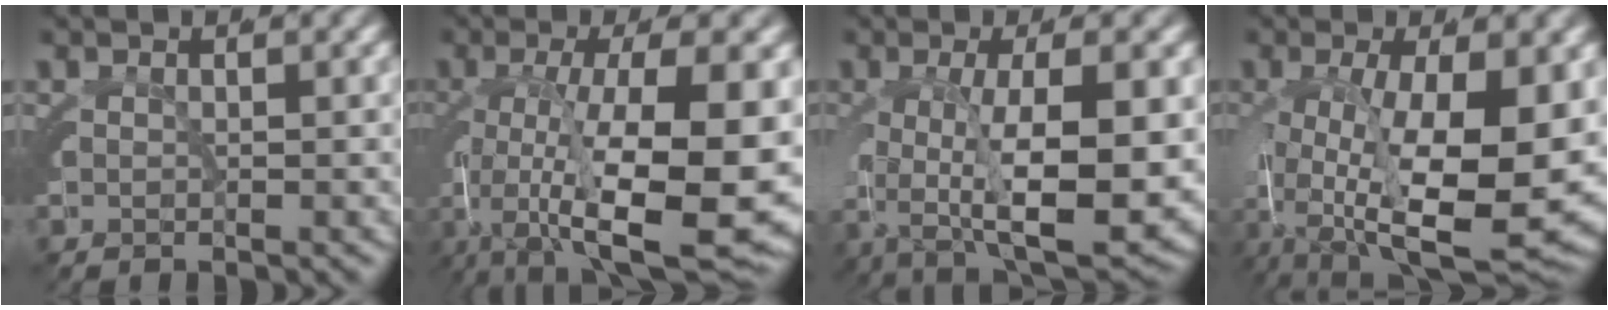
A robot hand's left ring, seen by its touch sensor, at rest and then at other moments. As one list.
[{"total": 11.9, "force": [-2.3, 3.4, 11.2], "torque": [-0.172, -0.023, -0.012]}, {"total": 9.3, "force": [-0.9, 3.3, 8.6], "torque": [-0.132, -0.014, 0.002]}, {"total": 12.1, "force": [-2.2, 5.0, 10.8], "torque": [-0.172, -0.036, -0.011]}]